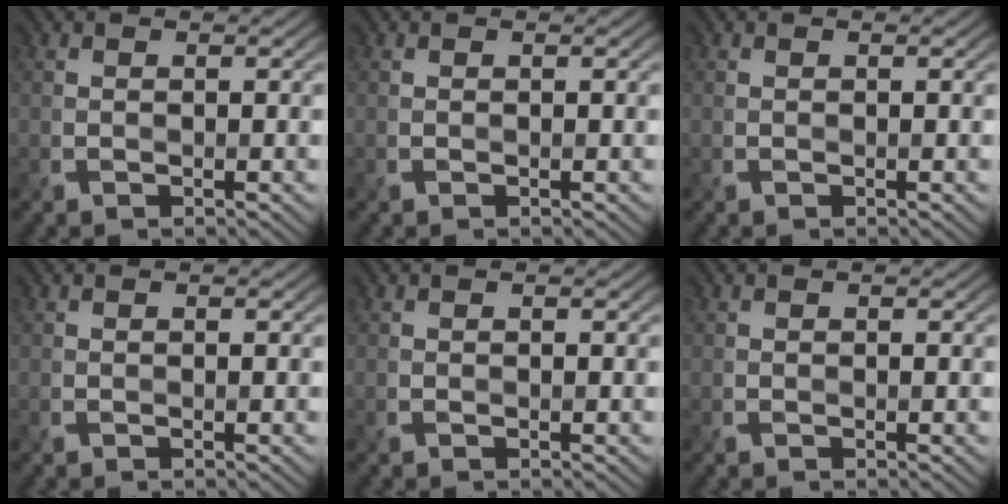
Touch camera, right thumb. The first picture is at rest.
{"total": 0.0}
{"total": 0.0}
{"total": 0.0}
{"total": 0.0}
{"total": 0.0}